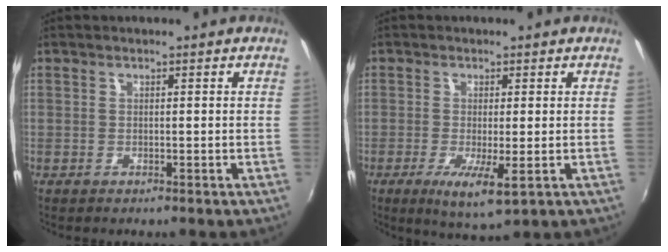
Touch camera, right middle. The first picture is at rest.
{"total": 6.0, "force": [-2.0, 1.3, 5.5], "torque": [-0.109, -0.023, -0.031]}